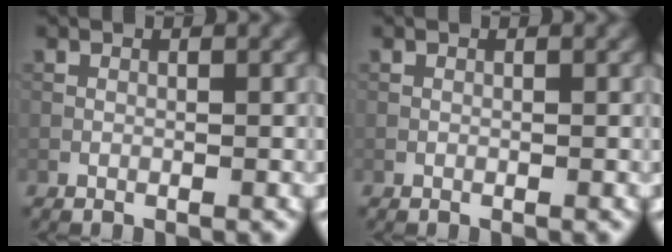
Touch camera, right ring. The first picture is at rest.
{"total": 0.0}